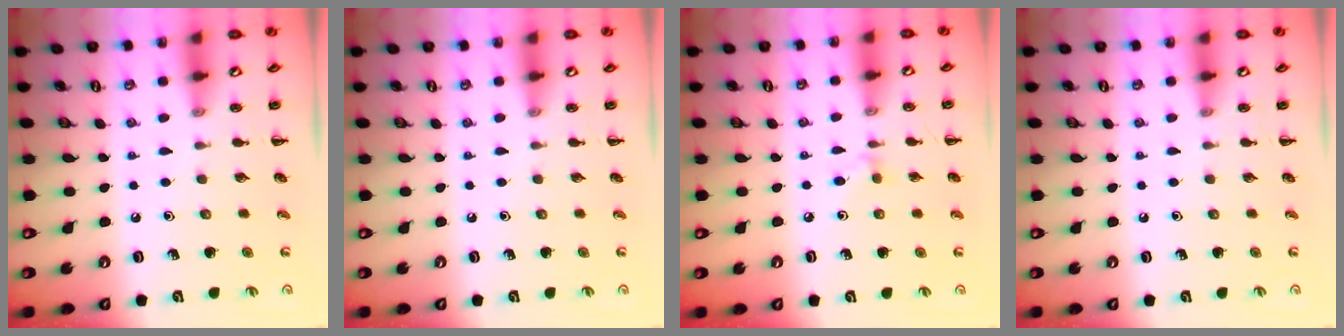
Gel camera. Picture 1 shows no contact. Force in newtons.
{"total": 0.0}
{"total": 4.5, "press": 4.2, "slide": 1.5}
{"total": 0.0}